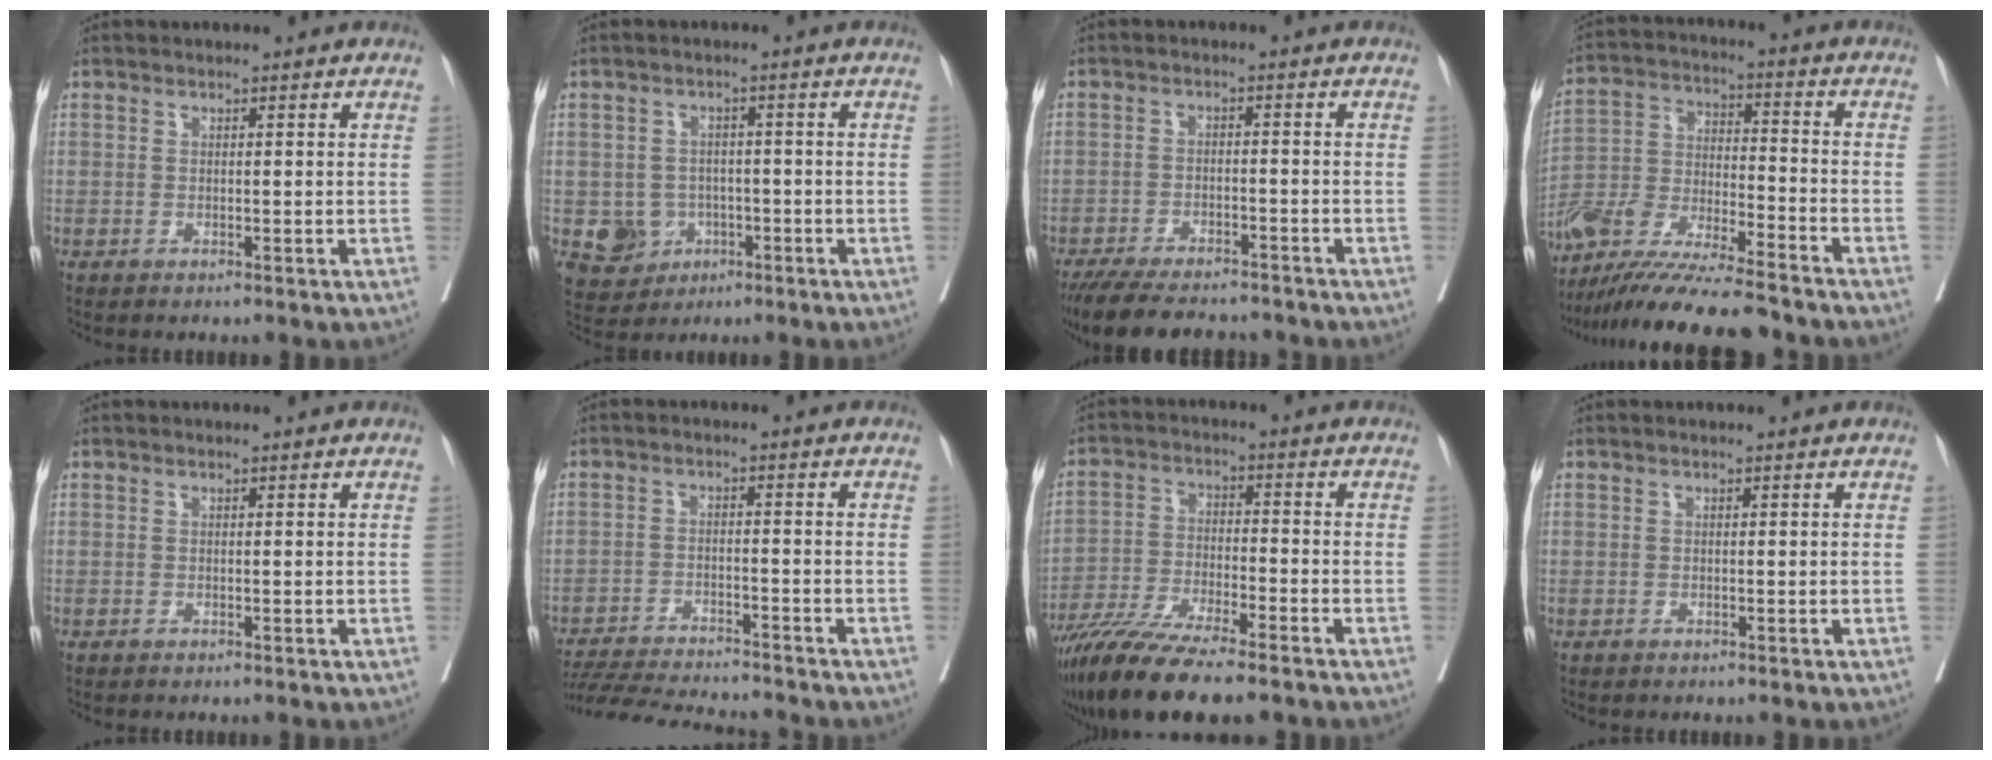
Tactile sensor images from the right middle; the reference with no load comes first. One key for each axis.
{"total": 5.3, "fx": -1.6, "fy": 4.9, "fz": 1.2, "tx": -0.014, "ty": 0.007, "tz": -0.017}
{"total": 12.5, "fx": -11.0, "fy": 3.2, "fz": 5.1, "tx": -0.088, "ty": -0.008, "tz": -0.160}
{"total": 19.9, "fx": -17.2, "fy": 2.0, "fz": 9.7, "tx": -0.205, "ty": -0.024, "tz": -0.308}
{"total": 0.0}
{"total": 13.4, "fx": -12.6, "fy": 1.0, "fz": 4.5, "tx": -0.073, "ty": -0.012, "tz": -0.190}
{"total": 14.2, "fx": -11.2, "fy": 1.8, "fz": 8.6, "tx": -0.159, "ty": -0.038, "tz": -0.193}
{"total": 0.0}